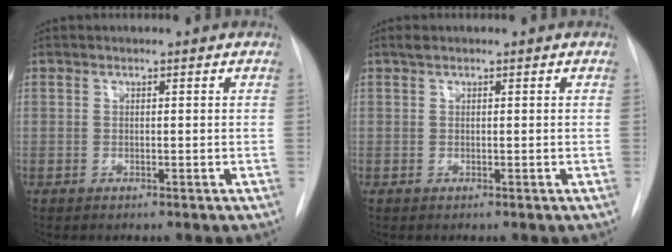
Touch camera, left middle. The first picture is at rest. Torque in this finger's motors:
{"motor_torque": [0.17, -0.05, -0.06, 0.01]}